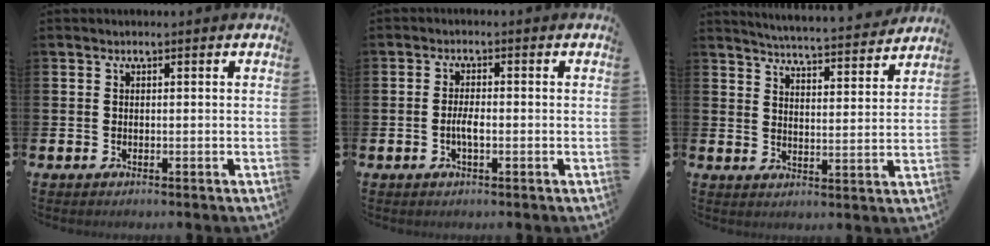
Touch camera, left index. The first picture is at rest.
{"total": 2.3, "force": [-0.6, 0.7, 2.1], "torque": [-0.036, 0.002, -0.011]}
{"total": 5.2, "force": [5.1, -0.2, 0.8], "torque": [-0.032, -0.043, 0.086]}